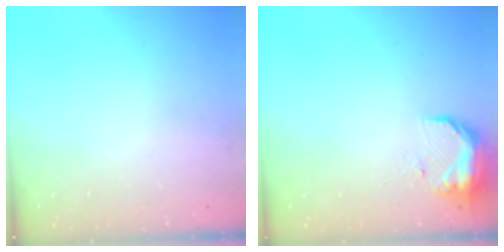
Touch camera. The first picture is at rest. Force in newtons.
{"total": 17.0, "press": 11.4, "slide": 12.7}